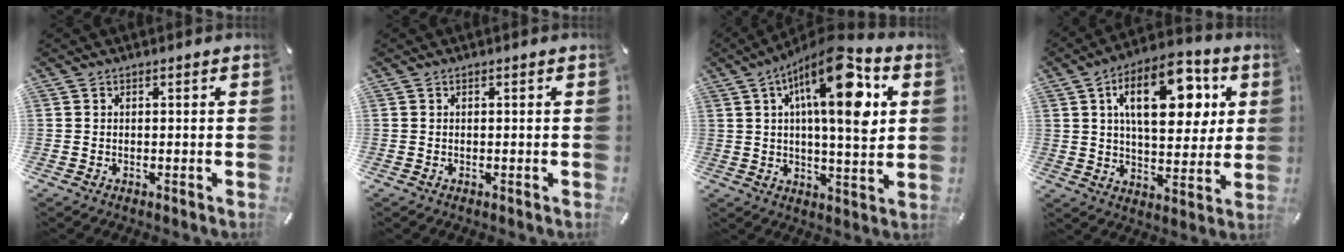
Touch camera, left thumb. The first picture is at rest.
{"total": 0.0}
{"total": 19.7, "force": [7.7, 6.8, 16.8], "torque": [-0.268, -0.027, 0.115]}
{"total": 18.5, "force": [7.0, 9.8, 14.0], "torque": [-0.209, -0.009, 0.113]}